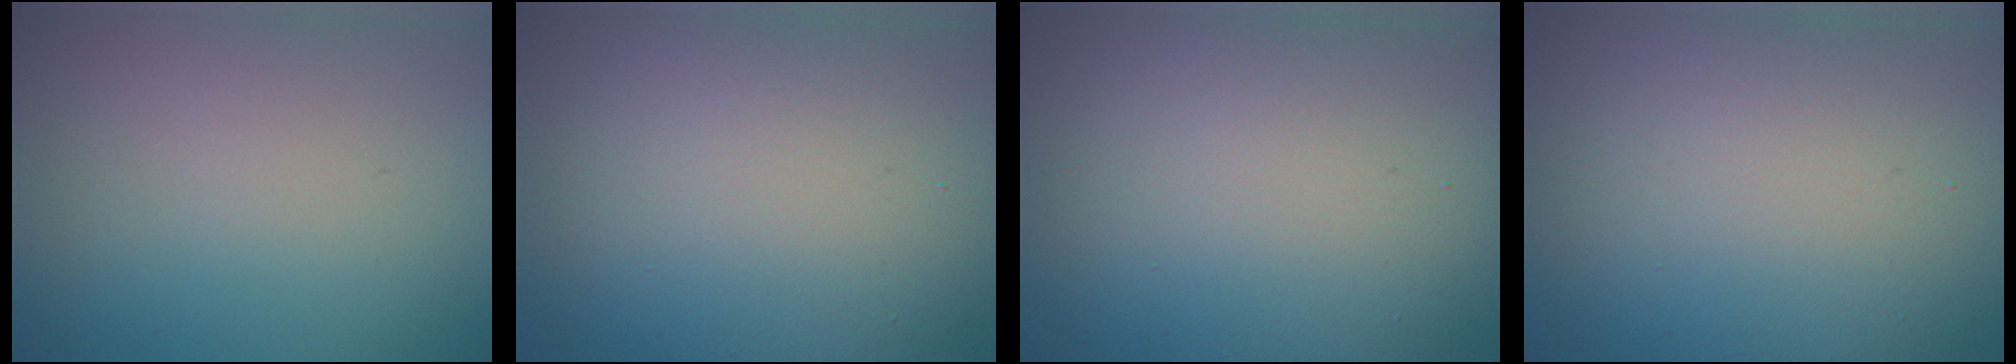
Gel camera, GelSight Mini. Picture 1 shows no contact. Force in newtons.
{"total": 14.1, "press": 14.0, "slide": 1.3}
{"total": 16.2, "press": 16.1, "slide": 1.0}
{"total": 16.5, "press": 16.5, "slide": 0.9}